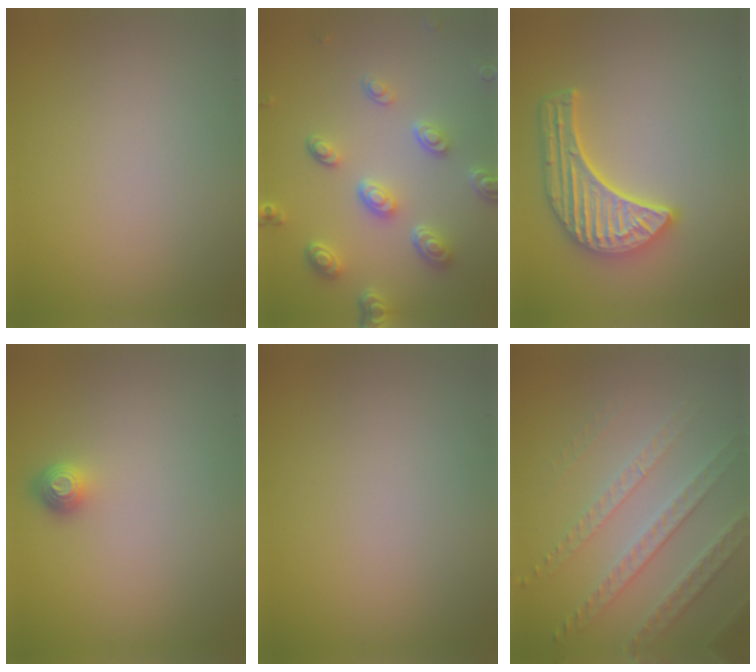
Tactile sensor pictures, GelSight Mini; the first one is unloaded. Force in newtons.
{"total": 5.2, "press": 3.9, "slide": 3.5}
{"total": 5.5, "press": 4.5, "slide": 3.2}
{"total": 1.4, "press": 1.1, "slide": 0.9}
{"total": 0.0}
{"total": 4.2, "press": 3.8, "slide": 2.0}